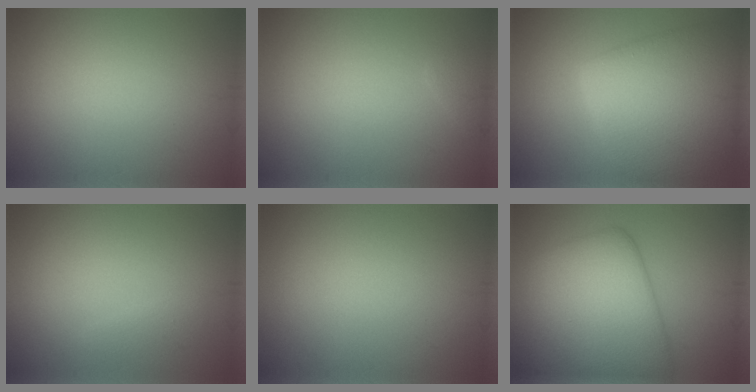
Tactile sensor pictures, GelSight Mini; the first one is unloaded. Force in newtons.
{"total": 0.9, "press": 0.9, "slide": 0.1}
{"total": 9.3, "press": 9.3, "slide": 0.4}
{"total": 0.8, "press": 0.8, "slide": 0.0}
{"total": 0.0}
{"total": 11.1, "press": 11.1, "slide": 0.2}